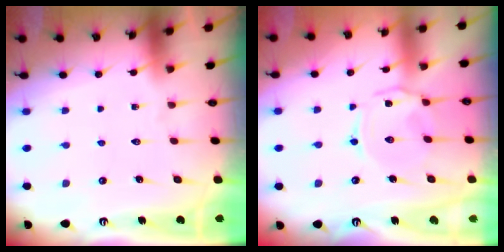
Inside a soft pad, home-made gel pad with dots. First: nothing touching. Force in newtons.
{"total": 3.1, "press": 3.0, "slide": 0.6}